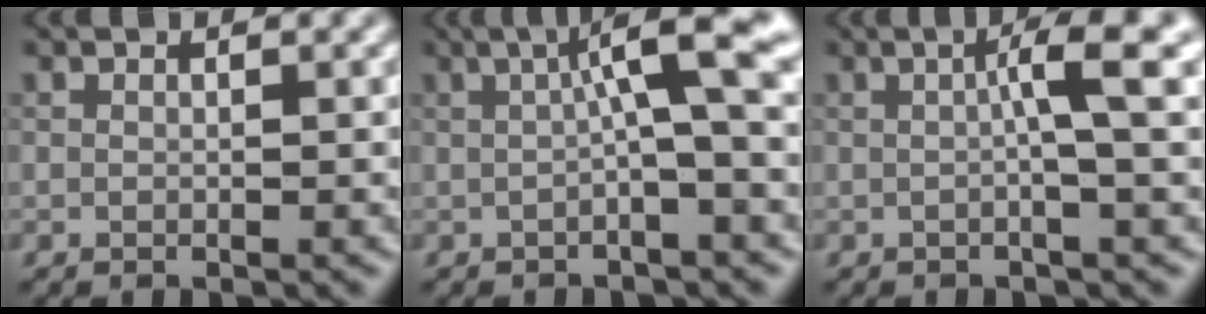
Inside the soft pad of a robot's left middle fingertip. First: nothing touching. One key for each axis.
{"total": 5.7, "fx": 0.7, "fy": 0.8, "fz": 5.6, "tx": -0.088, "ty": 0.017, "tz": 0.004}
{"total": 4.2, "fx": 0.5, "fy": 0.4, "fz": 4.2, "tx": -0.061, "ty": 0.011, "tz": 0.004}